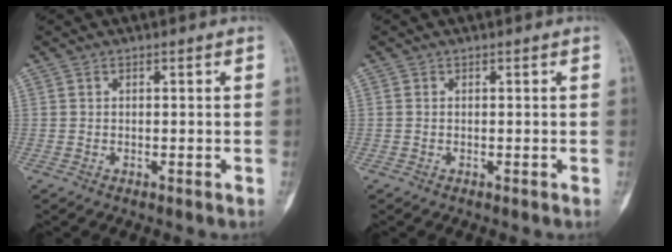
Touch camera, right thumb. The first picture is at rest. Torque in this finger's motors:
{"motor_torque": [-0.46, 0.00, 0.66, 0.63, 0.03]}